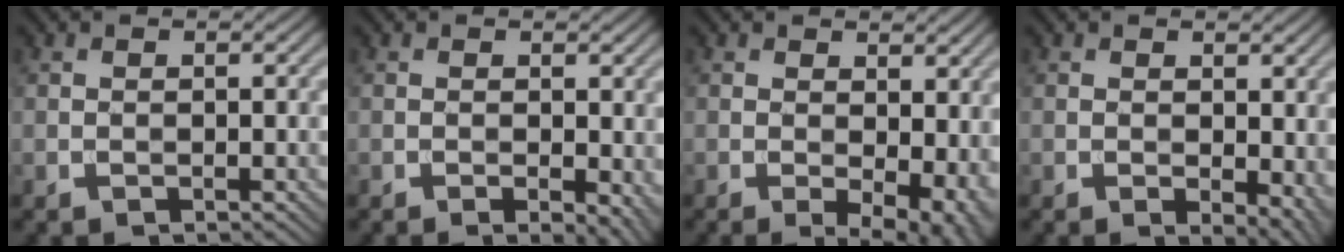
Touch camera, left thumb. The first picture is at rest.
{"total": 3.1, "force": [-0.7, 1.2, 2.8], "torque": [-0.037, -0.006, -0.008]}
{"total": 6.1, "force": [0.0, 3.0, 5.3], "torque": [-0.074, -0.009, 0.006]}
{"total": 4.3, "force": [-0.1, 2.3, 3.6], "torque": [-0.044, -0.008, 0.004]}